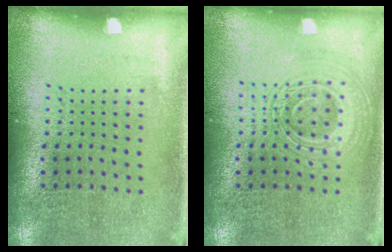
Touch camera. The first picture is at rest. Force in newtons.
{"total": 2.8, "press": 2.8, "slide": 0.5}